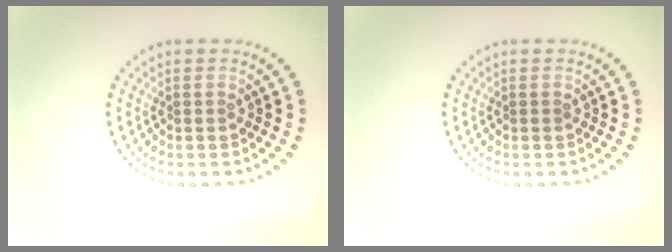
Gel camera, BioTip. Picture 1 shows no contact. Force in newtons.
{"total": 0.0}